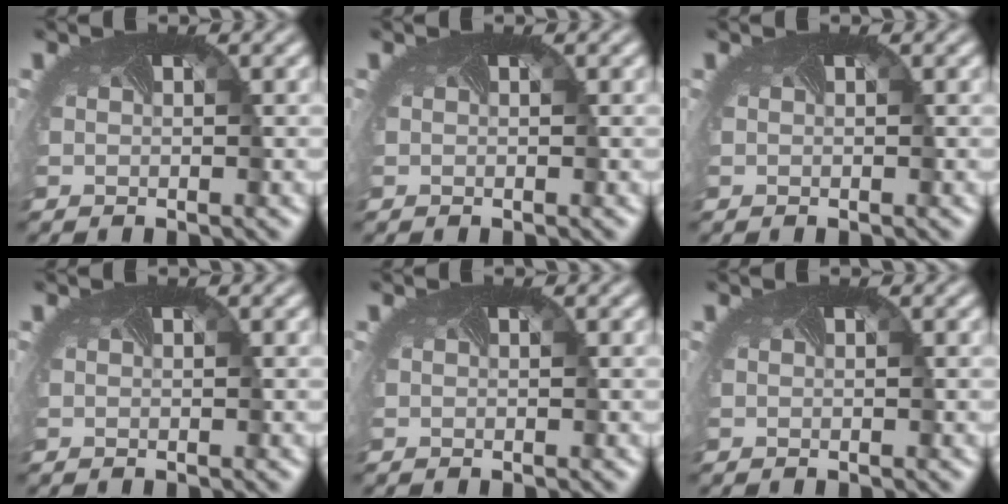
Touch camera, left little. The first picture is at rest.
{"total": 0.0}
{"total": 0.0}
{"total": 0.0}
{"total": 0.0}
{"total": 0.0}